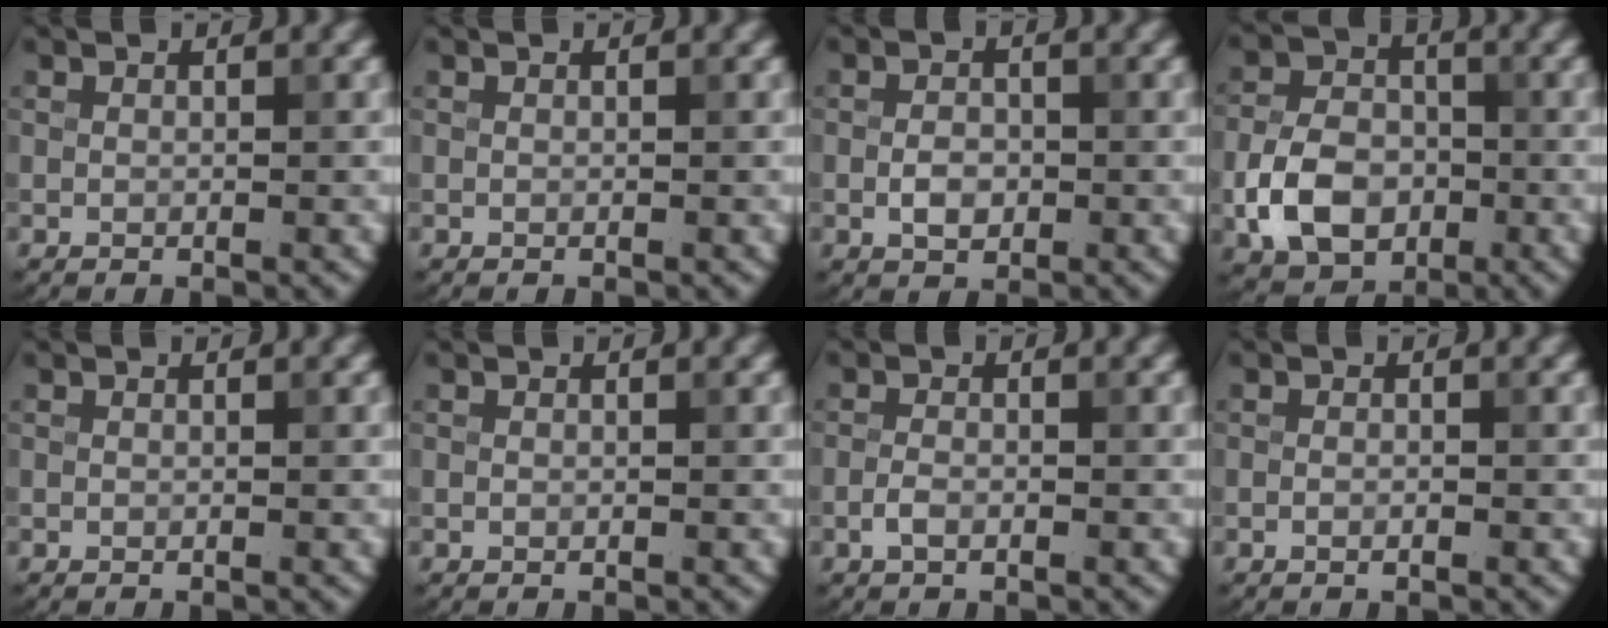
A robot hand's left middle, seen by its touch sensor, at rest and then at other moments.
{"total": 0.0}
{"total": 2.2, "force": [-0.5, 1.4, 1.6], "torque": [-0.030, 0.001, -0.012]}
{"total": 6.5, "force": [-2.2, 4.7, 4.0], "torque": [-0.078, 0.002, -0.048]}
{"total": 0.0}
{"total": 0.0}
{"total": 1.3, "force": [-0.6, 0.6, 1.0], "torque": [-0.022, 0.001, -0.016]}
{"total": 0.7, "force": [-0.3, 0.3, 0.6], "torque": [-0.011, -0.003, -0.005]}